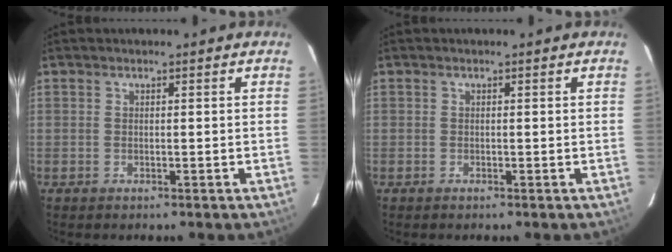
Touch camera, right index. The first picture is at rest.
{"total": 0.0}